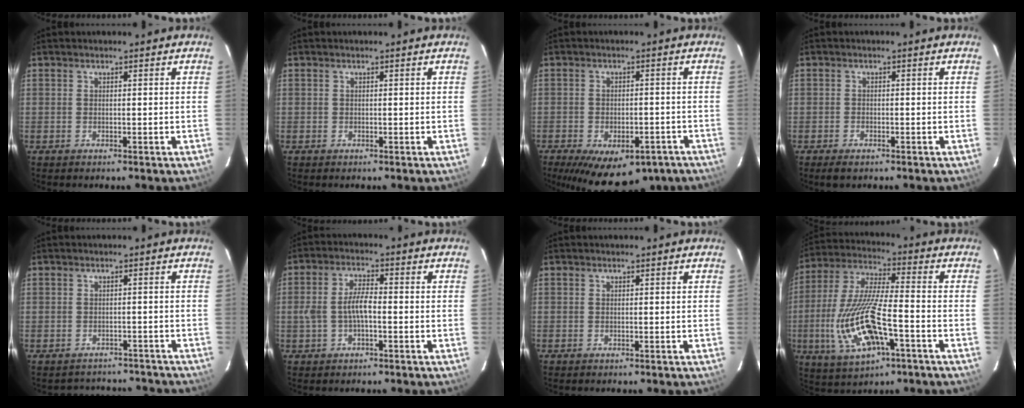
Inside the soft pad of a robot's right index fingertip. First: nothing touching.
{"total": 0.0}
{"total": 16.4, "force": [-10.8, 7.9, 9.6], "torque": [-0.185, -0.019, -0.134]}
{"total": 2.1, "force": [-1.6, 0.9, 1.1], "torque": [-0.027, -0.004, -0.030]}
{"total": 7.8, "force": [-6.8, 3.8, 1.1], "torque": [-0.015, 0.027, -0.079]}
{"total": 5.3, "force": [-1.2, 2.1, 4.8], "torque": [-0.098, 0.010, -0.021]}
{"total": 0.0}
{"total": 17.2, "force": [-5.7, 5.4, 15.3], "torque": [-0.329, -0.014, -0.100]}